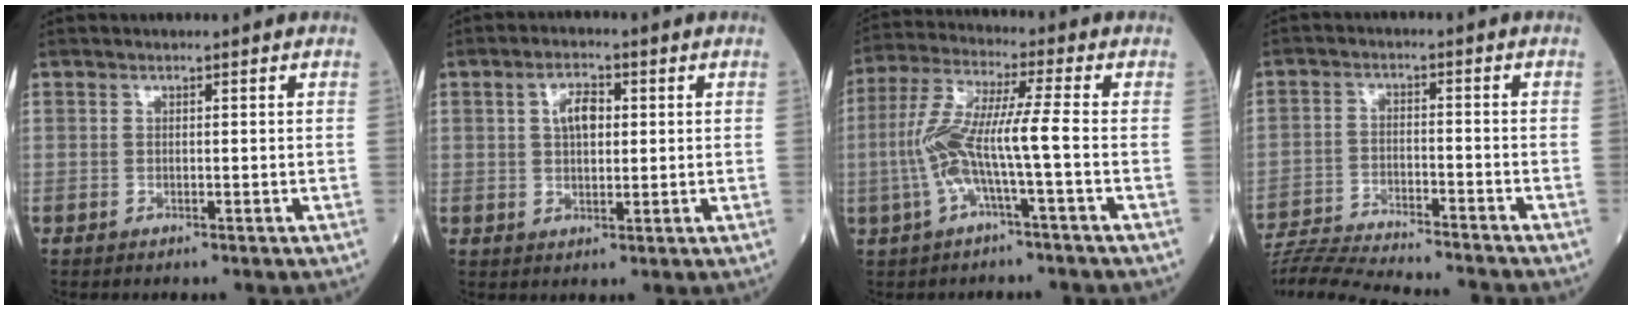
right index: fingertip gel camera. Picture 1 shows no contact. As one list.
[{"total": 4.4, "force": [1.1, 2.2, 3.7], "torque": [-0.068, 0.009, 0.019]}, {"total": 9.4, "force": [-2.1, 0.1, 9.2], "torque": [-0.201, 0.023, -0.045]}, {"total": 16.2, "force": [-15.2, 0.4, 5.6], "torque": [-0.103, -0.015, -0.240]}]